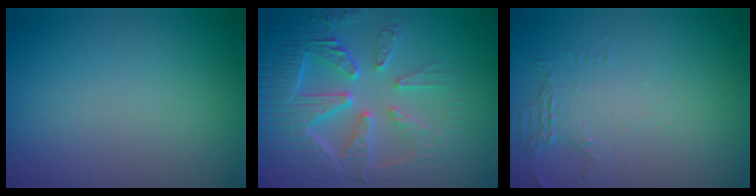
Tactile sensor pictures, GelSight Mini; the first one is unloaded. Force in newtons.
{"total": 8.4, "press": 6.3, "slide": 5.7}
{"total": 2.1, "press": 1.6, "slide": 1.4}